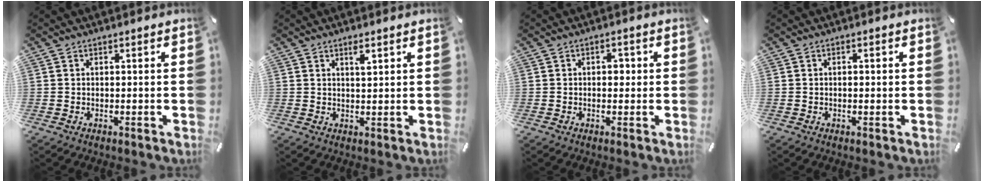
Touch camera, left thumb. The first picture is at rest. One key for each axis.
{"total": 2.4, "fx": 1.4, "fy": 0.6, "fz": 1.8, "tx": -0.022, "ty": -0.005, "tz": 0.020}
{"total": 2.4, "fx": -0.2, "fy": 1.6, "fz": 1.8, "tx": -0.020, "ty": 0.001, "tz": -0.011}
{"total": 0.9, "fx": -0.2, "fy": 0.3, "fz": 0.8, "tx": -0.015, "ty": -0.001, "tz": -0.004}